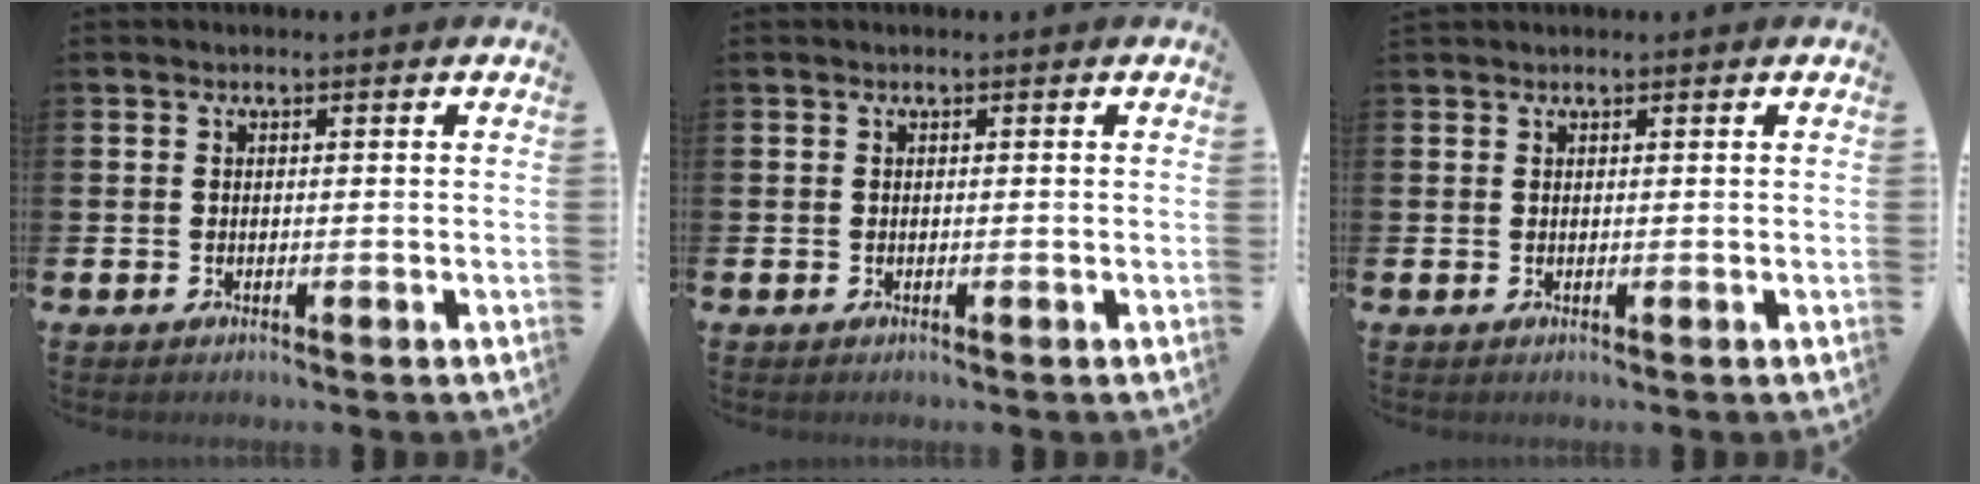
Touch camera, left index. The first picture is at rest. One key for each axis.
{"total": 0.0}
{"total": 0.7, "fx": 0.6, "fy": 0.1, "fz": 0.0, "tx": 0.002, "ty": 0.001, "tz": 0.011}